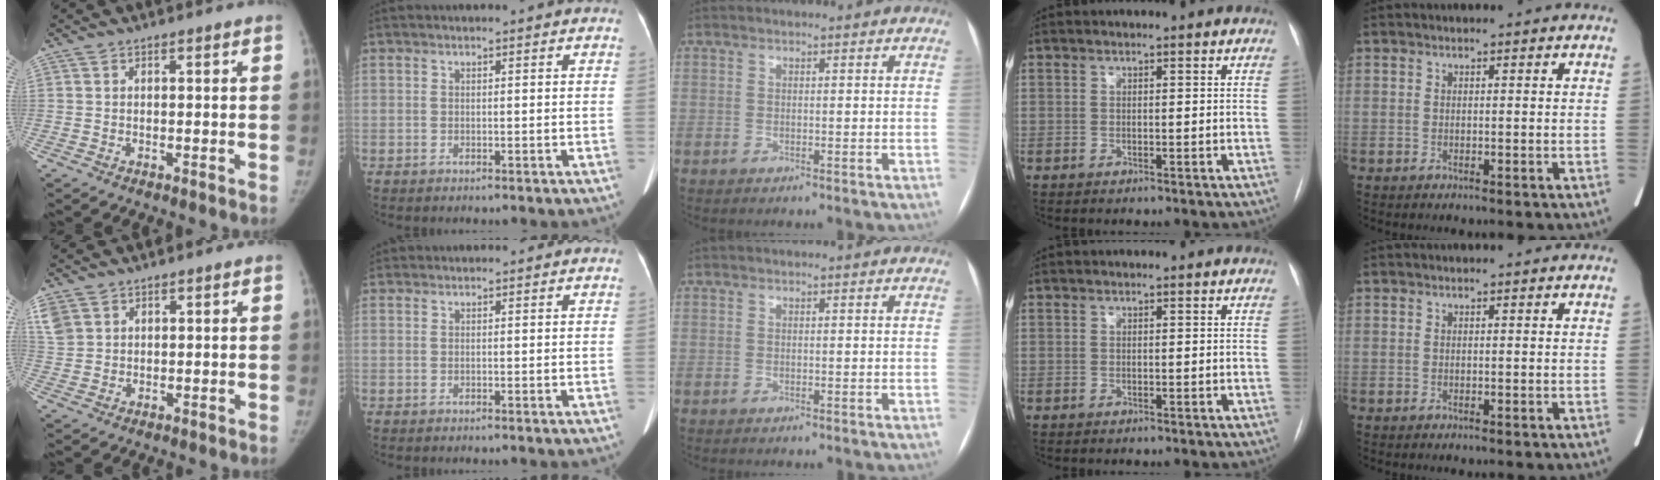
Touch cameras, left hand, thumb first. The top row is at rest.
{"thumb": {"total": 7.1, "force": [3.5, 5.4, 3.0], "torque": [-0.081, 0.007, 0.081]}, "index": {"total": 1.9, "force": [1.9, 0.3, 0.2], "torque": [-0.012, 0.020, 0.038]}}